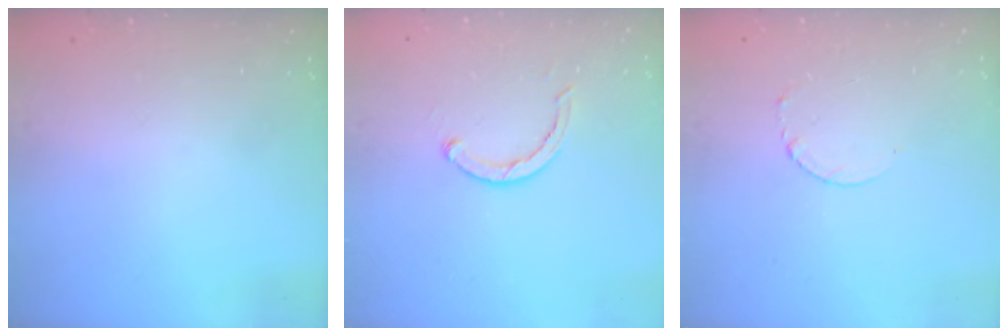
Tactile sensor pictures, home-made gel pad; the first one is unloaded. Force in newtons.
{"total": 3.5, "press": 3.4, "slide": 0.6}
{"total": 2.5, "press": 2.5, "slide": 0.3}